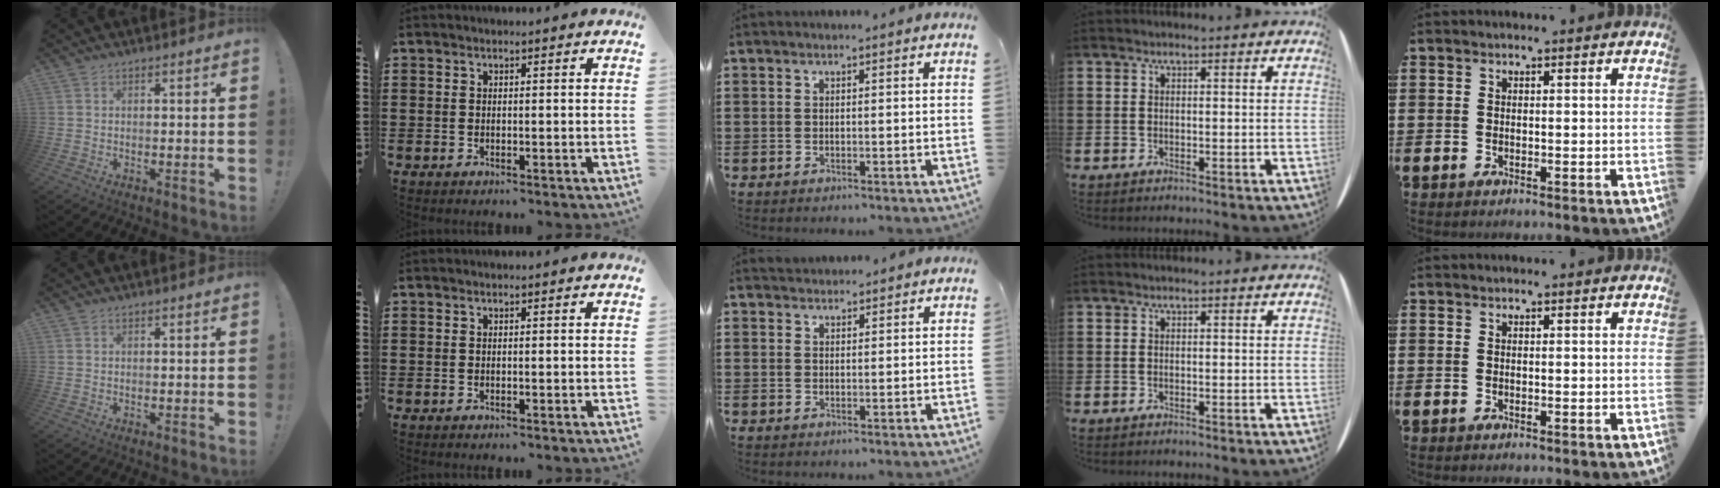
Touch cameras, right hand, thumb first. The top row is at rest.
{"middle": {"total": 1.4, "force": [1.4, 0.3, -0.2], "torque": [0.000, 0.001, 0.028]}}